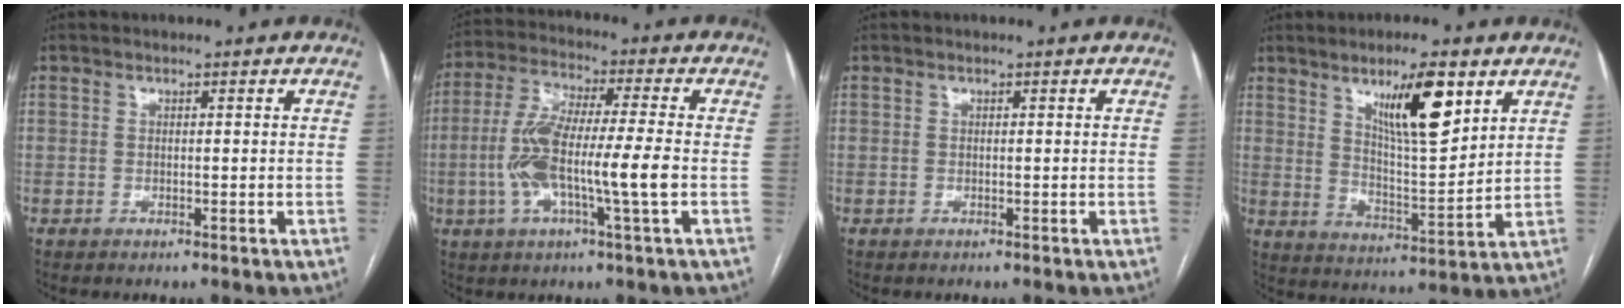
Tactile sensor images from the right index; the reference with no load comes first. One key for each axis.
{"total": 12.3, "fx": -2.3, "fy": 0.7, "fz": 12.1, "tx": -0.244, "ty": 0.007, "tz": -0.048}
{"total": 0.0}
{"total": 11.6, "fx": 6.3, "fy": 2.1, "fz": 9.5, "tx": -0.162, "ty": -0.005, "tz": 0.109}